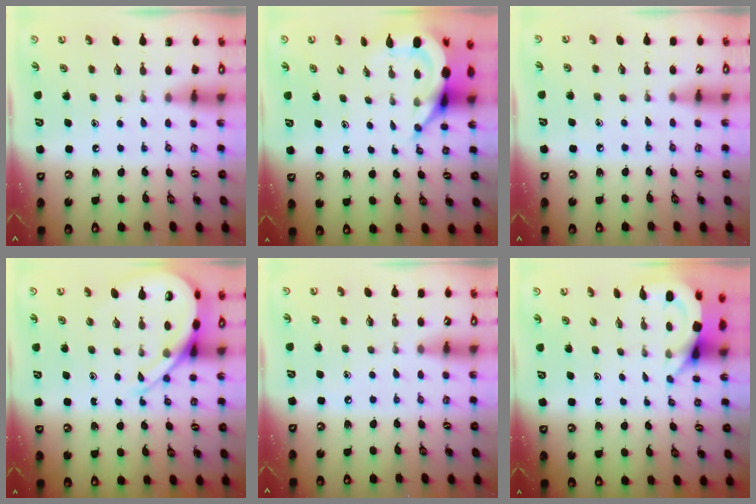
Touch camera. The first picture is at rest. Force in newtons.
{"total": 7.7, "press": 7.6, "slide": 0.9}
{"total": 2.8, "press": 2.8, "slide": 0.4}
{"total": 9.9, "press": 9.8, "slide": 1.0}
{"total": 2.3, "press": 2.3, "slide": 0.4}
{"total": 3.9, "press": 3.9, "slide": 0.3}